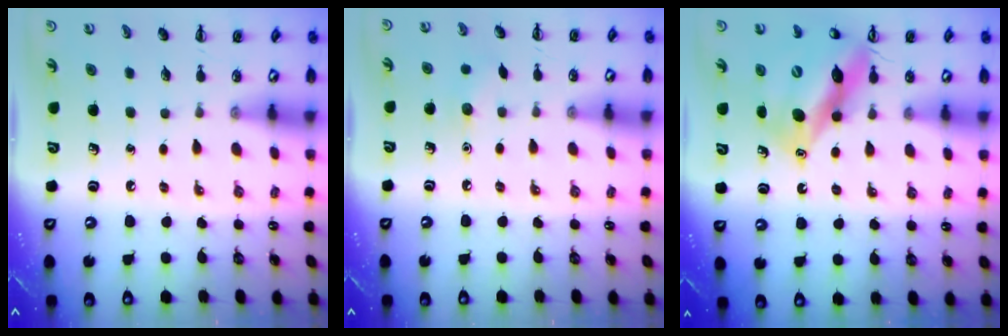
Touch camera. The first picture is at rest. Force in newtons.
{"total": 5.4, "press": 5.2, "slide": 1.4}
{"total": 13.4, "press": 12.8, "slide": 4.1}